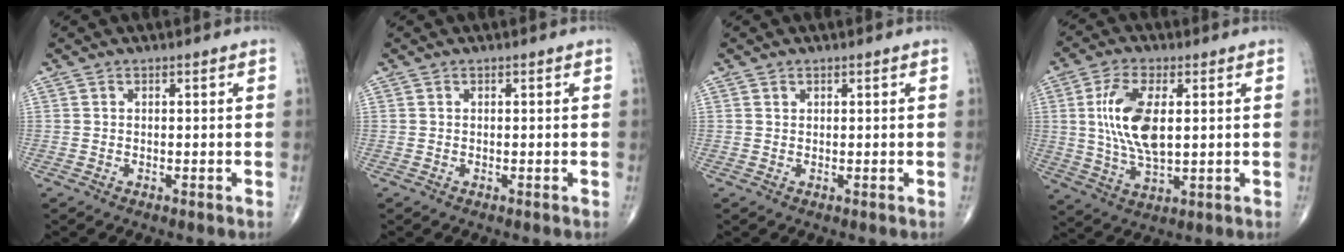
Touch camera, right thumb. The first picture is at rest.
{"total": 0.0}
{"total": 0.5, "force": [0.4, 0.3, 0.1], "torque": [0.001, -0.001, 0.006]}
{"total": 12.2, "force": [2.0, 5.6, 10.7], "torque": [-0.216, -0.011, 0.042]}